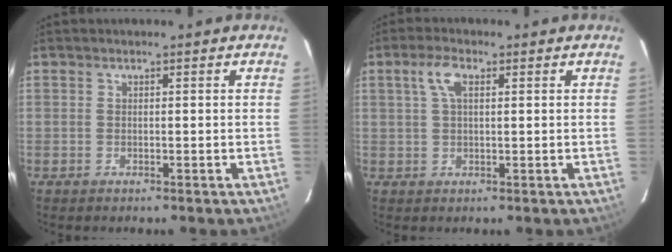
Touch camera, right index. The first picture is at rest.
{"total": 4.4, "force": [1.6, 1.5, 3.8], "torque": [-0.077, 0.010, 0.032]}